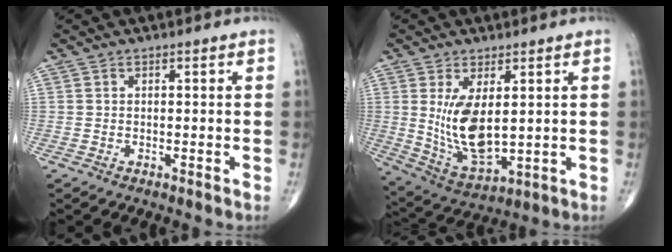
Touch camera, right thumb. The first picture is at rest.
{"total": 11.3, "force": [1.7, 5.4, 9.8], "torque": [-0.173, -0.025, 0.050]}